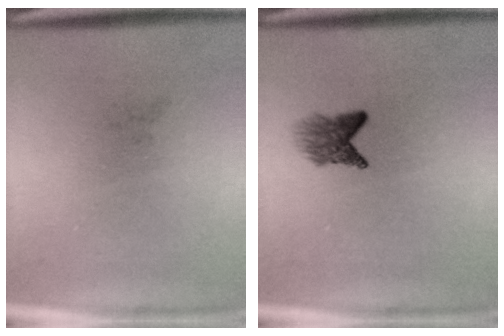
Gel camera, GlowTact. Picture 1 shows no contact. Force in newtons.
{"total": 2.8}